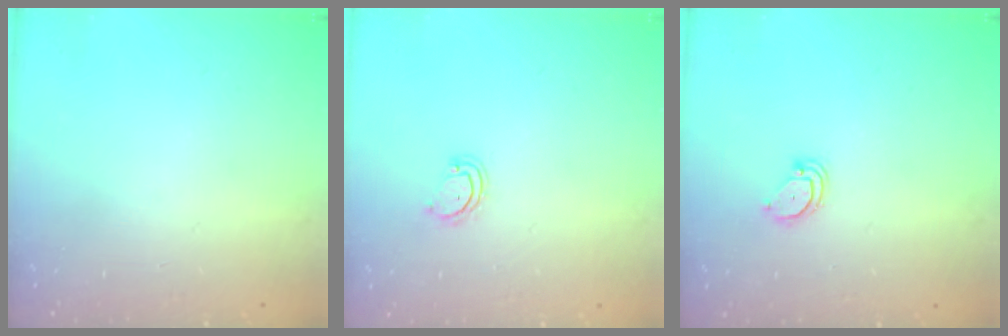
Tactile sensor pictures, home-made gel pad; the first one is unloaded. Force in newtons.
{"total": 2.9, "press": 2.9, "slide": 0.3}
{"total": 2.9, "press": 2.9, "slide": 0.2}